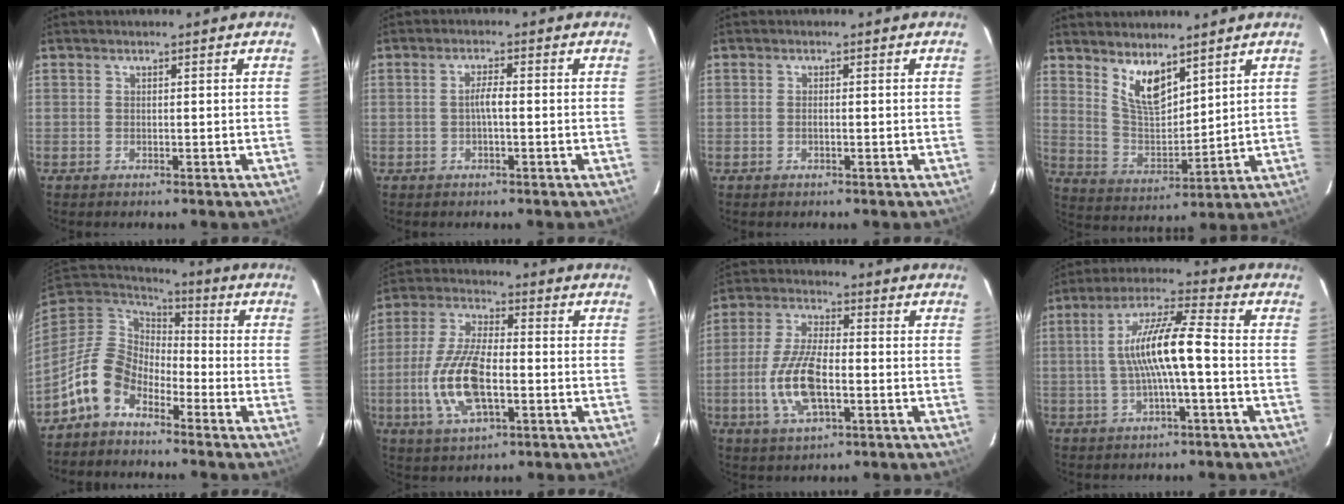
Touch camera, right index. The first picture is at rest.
{"total": 2.2, "force": [-0.4, 0.3, 2.2], "torque": [-0.042, 0.005, -0.008]}
{"total": 0.8, "force": [-0.3, 0.2, 0.7], "torque": [-0.013, 0.000, -0.005]}
{"total": 8.7, "force": [6.0, 3.3, 5.5], "torque": [-0.097, -0.008, 0.124]}
{"total": 11.1, "force": [-6.9, 6.9, 5.3], "torque": [-0.115, 0.020, -0.140]}
{"total": 14.0, "force": [-3.3, 5.8, 12.3], "torque": [-0.262, -0.002, -0.061]}
{"total": 12.3, "force": [-3.1, 4.7, 10.9], "torque": [-0.231, -0.003, -0.059]}
{"total": 11.0, "force": [-1.3, 1.1, 10.8], "torque": [-0.204, 0.018, -0.022]}